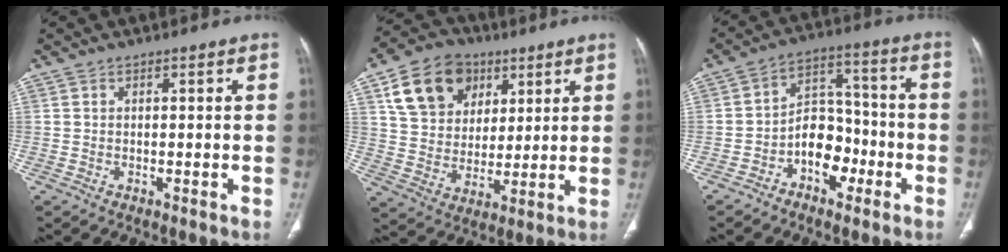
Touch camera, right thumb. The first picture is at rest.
{"total": 15.5, "force": [7.0, 11.8, 7.2], "torque": [-0.101, -0.010, 0.126]}
{"total": 9.7, "force": [-4.1, 6.8, 5.6], "torque": [-0.047, 0.053, -0.073]}